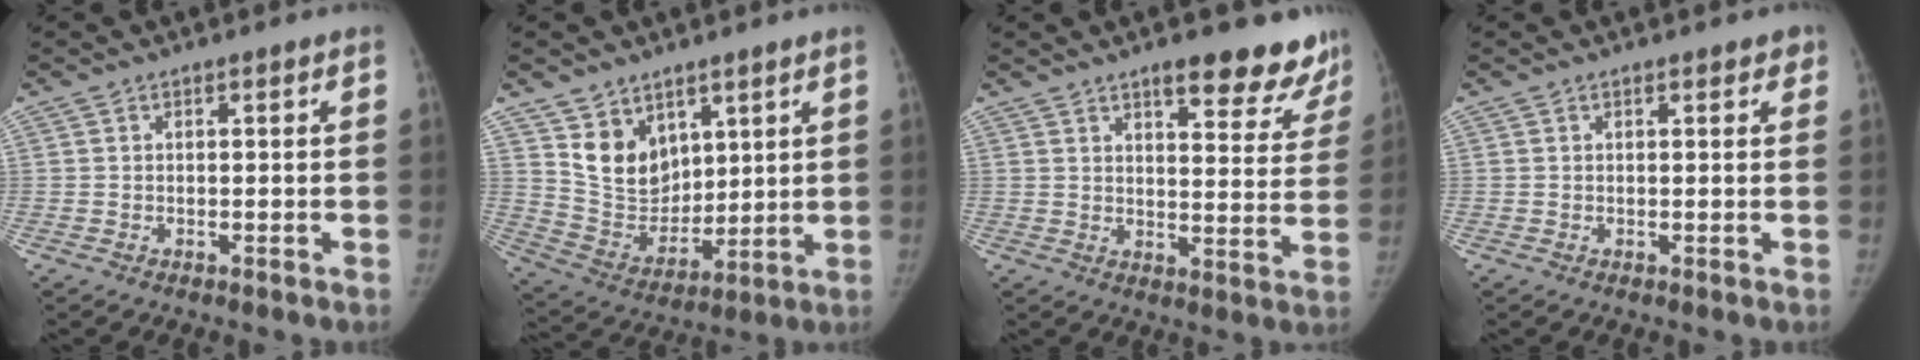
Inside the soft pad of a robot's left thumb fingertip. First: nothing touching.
{"total": 11.3, "force": [6.3, 8.1, 4.7], "torque": [-0.044, -0.052, 0.133]}
{"total": 14.6, "force": [11.1, 4.8, 8.2], "torque": [-0.050, -0.062, 0.132]}
{"total": 1.9, "force": [1.3, 0.9, 1.1], "torque": [0.001, -0.001, 0.011]}